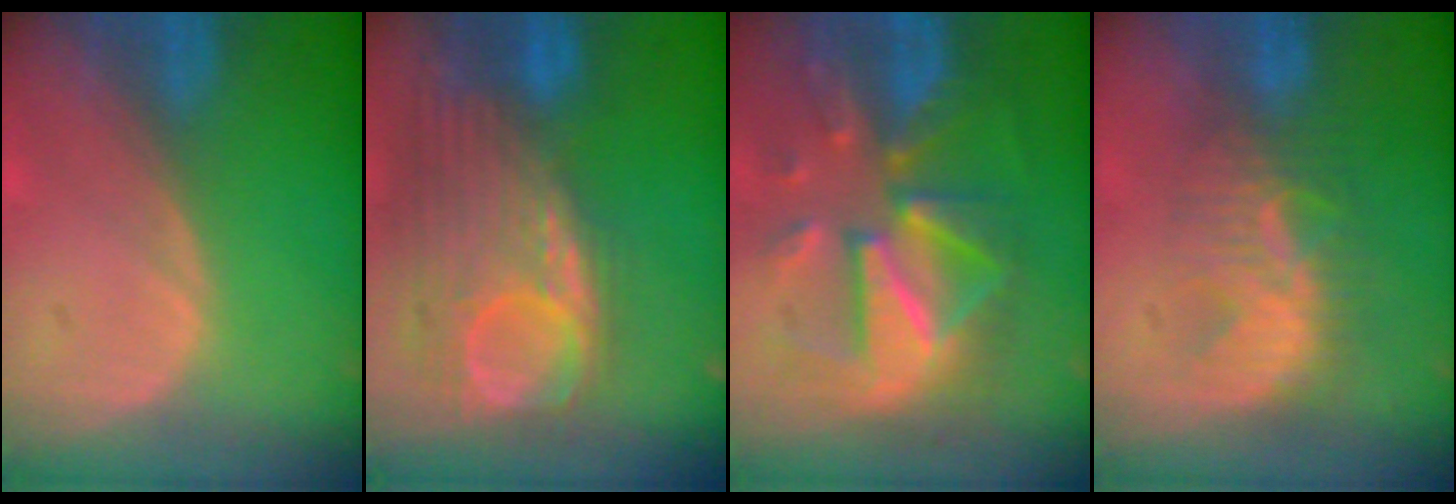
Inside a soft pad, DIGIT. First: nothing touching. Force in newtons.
{"total": 12.0, "press": 10.4, "slide": 6.0}
{"total": 12.3, "press": 12.3, "slide": 1.2}
{"total": 7.7, "press": 7.2, "slide": 2.6}